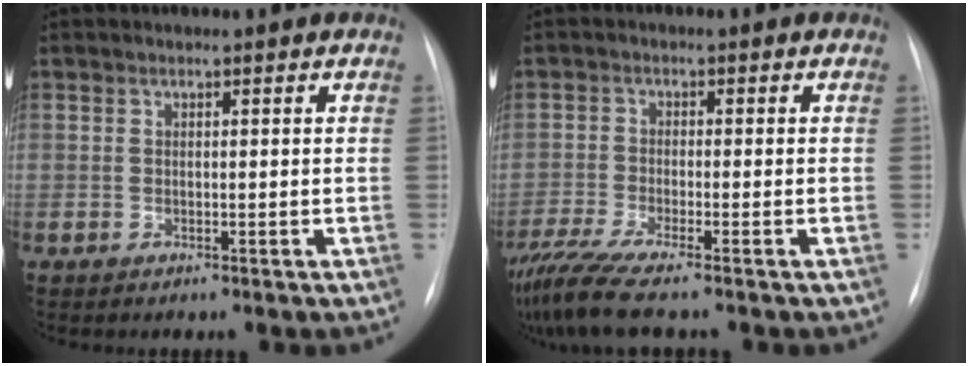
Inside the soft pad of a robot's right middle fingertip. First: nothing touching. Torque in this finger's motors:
{"motor_torque": [1.13, -1.01, 0.13, 0.11]}